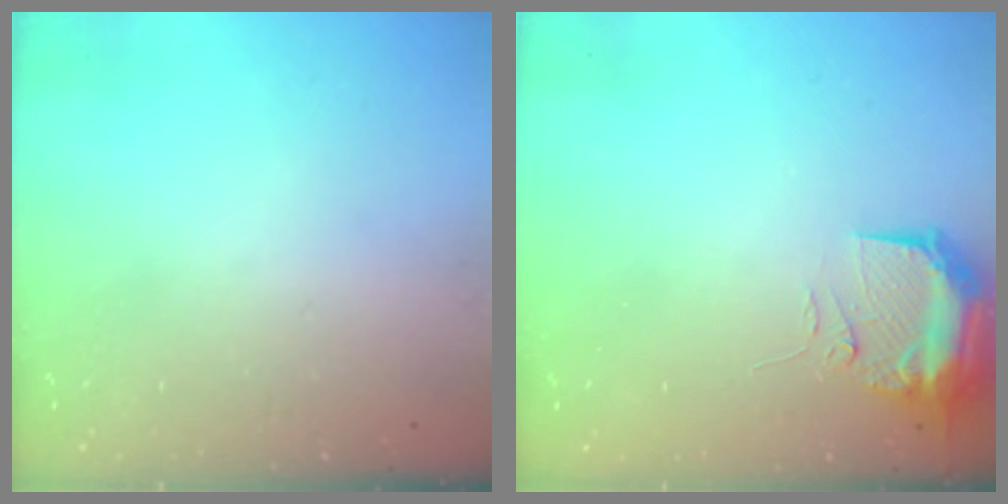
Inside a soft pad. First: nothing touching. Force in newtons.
{"total": 10.0, "press": 9.9, "slide": 1.6}